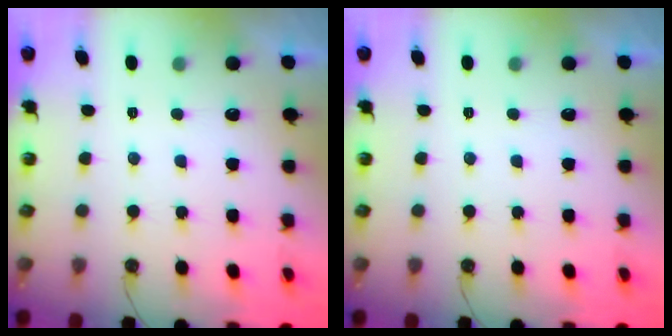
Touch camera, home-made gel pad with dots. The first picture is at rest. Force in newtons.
{"total": 0.0}